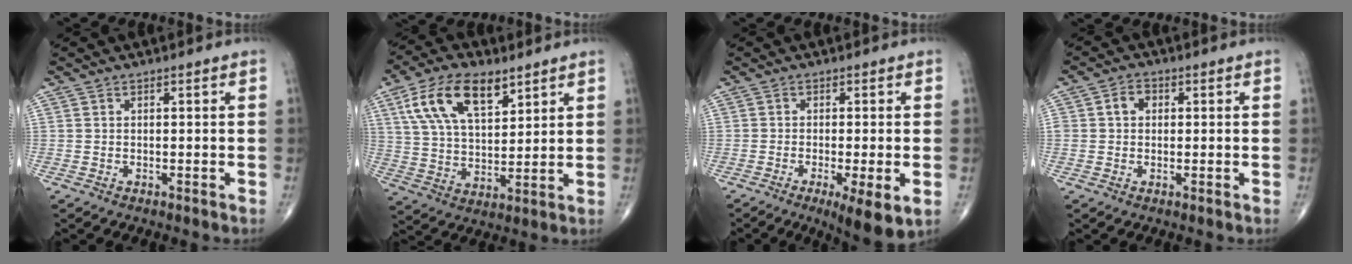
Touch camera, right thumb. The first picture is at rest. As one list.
[{"total": 14.7, "force": [7.4, 7.3, 10.4], "torque": [-0.173, -0.018, 0.141]}, {"total": 7.7, "force": [-2.7, 1.5, 7.1], "torque": [-0.110, -0.017, -0.042]}, {"total": 3.2, "force": [0.5, 2.6, 1.8], "torque": [-0.022, 0.010, 0.006]}]